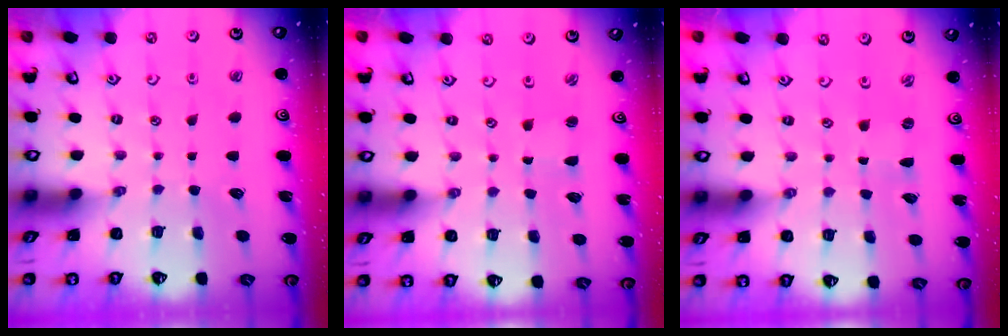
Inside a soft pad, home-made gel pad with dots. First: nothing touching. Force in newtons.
{"total": 1.1, "press": 1.1, "slide": 0.2}
{"total": 0.0}